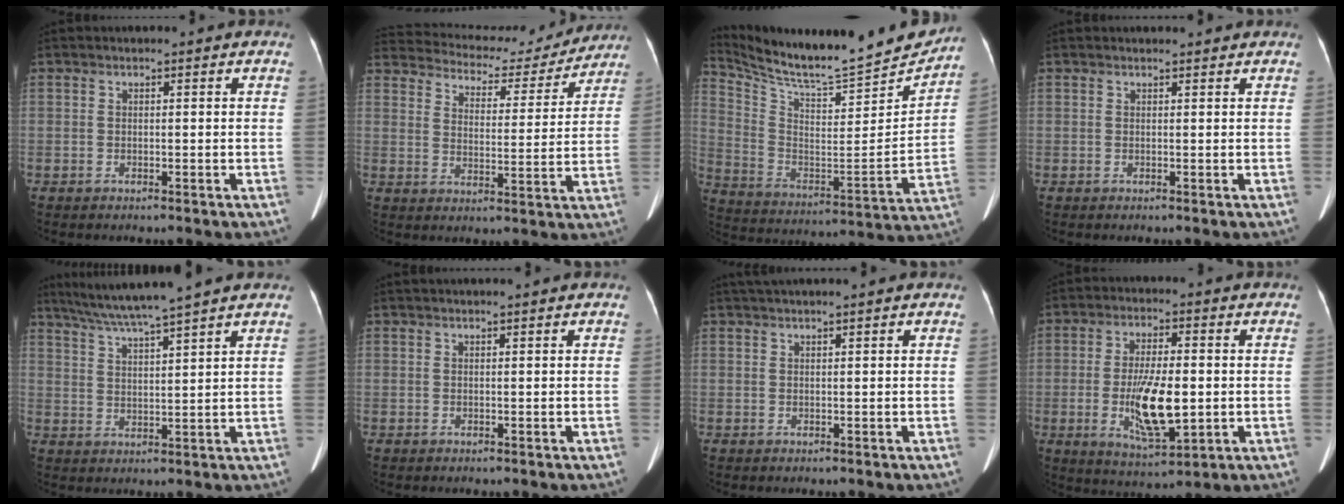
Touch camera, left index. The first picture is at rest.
{"total": 16.7, "force": [15.3, 5.1, 4.5], "torque": [-0.068, 0.016, 0.203]}
{"total": 23.2, "force": [21.5, 1.9, 8.3], "torque": [-0.156, -0.057, 0.329]}
{"total": 2.2, "force": [2.1, 0.3, 0.4], "torque": [-0.009, 0.013, 0.025]}
{"total": 9.3, "force": [7.8, -1.9, 4.7], "torque": [-0.084, 0.010, 0.132]}
{"total": 1.7, "force": [1.4, -0.4, 0.8], "torque": [-0.011, 0.023, 0.029]}
{"total": 3.3, "force": [2.8, -0.7, 1.6], "torque": [-0.023, 0.031, 0.050]}
{"total": 10.3, "force": [-1.4, 3.0, 9.7], "torque": [-0.188, -0.013, -0.018]}